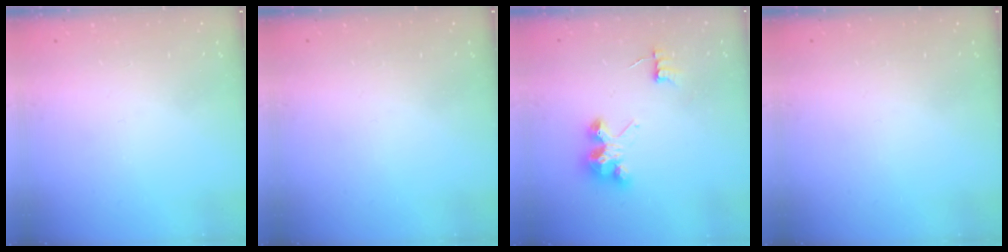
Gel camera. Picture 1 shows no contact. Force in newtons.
{"total": 0.0}
{"total": 6.8, "press": 6.8, "slide": 0.2}
{"total": 0.0}